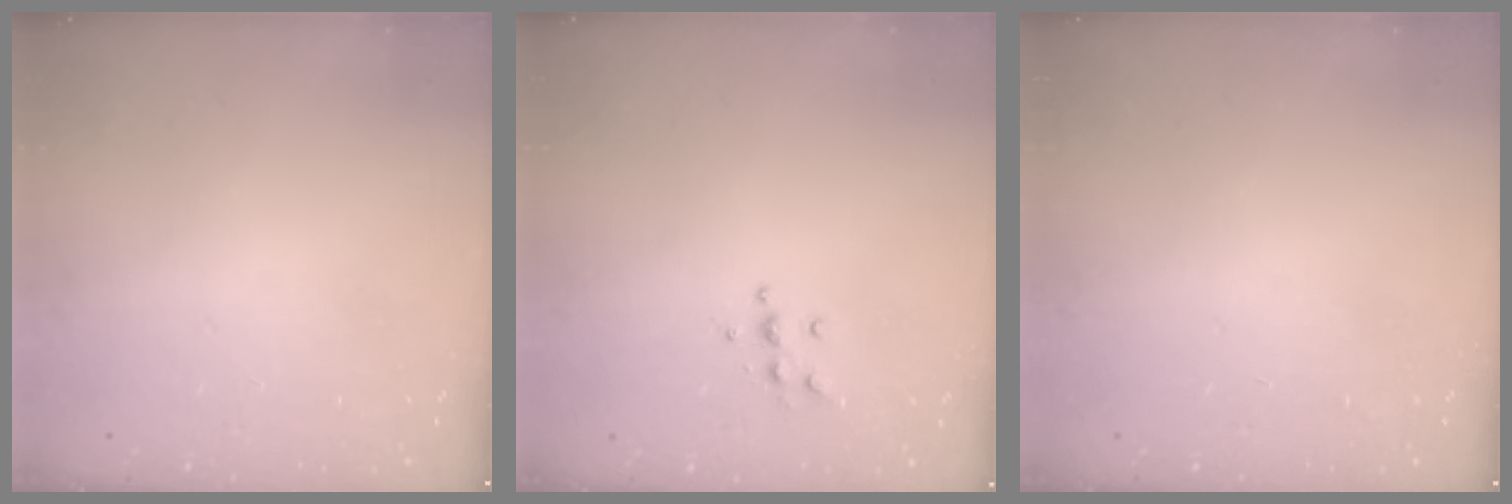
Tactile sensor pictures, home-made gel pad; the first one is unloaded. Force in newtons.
{"total": 5.7, "press": 5.7, "slide": 0.9}
{"total": 0.0}